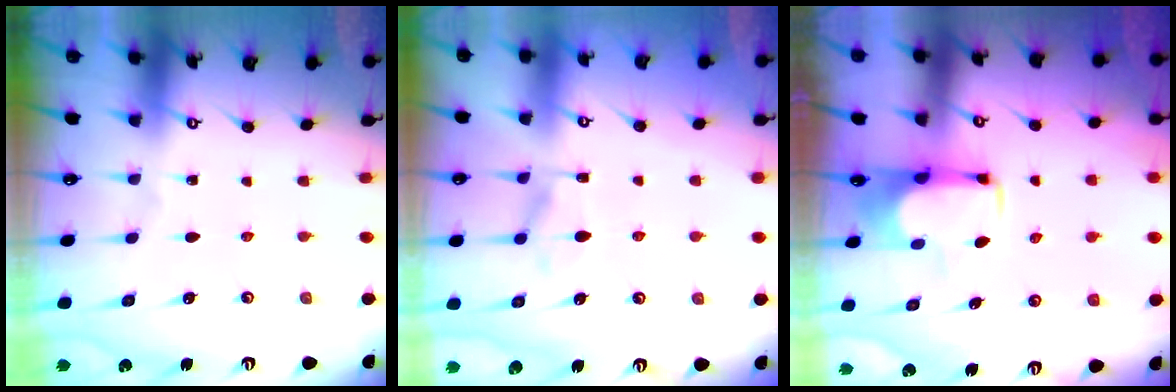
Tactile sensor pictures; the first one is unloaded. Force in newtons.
{"total": 1.5, "press": 0.2, "slide": 1.5}
{"total": 1.6, "press": 1.6, "slide": 0.4}